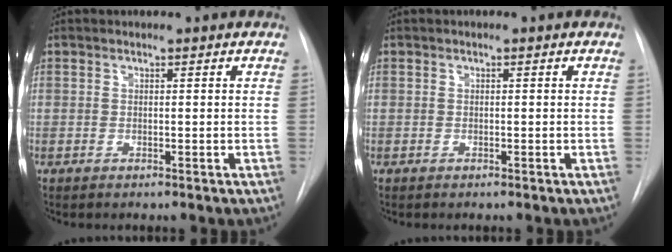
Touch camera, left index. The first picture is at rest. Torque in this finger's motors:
{"motor_torque": [0.00, 0.00, 0.00, 0.00]}